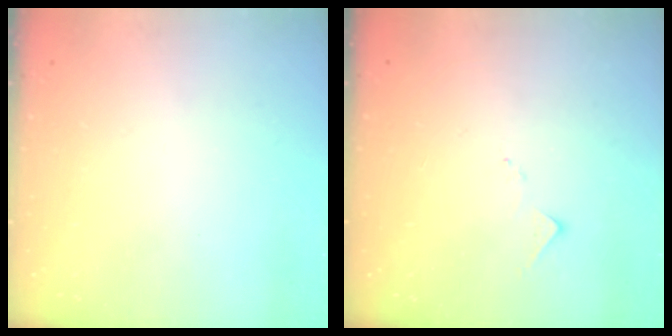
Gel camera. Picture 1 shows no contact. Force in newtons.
{"total": 6.6, "press": 6.6, "slide": 0.2}